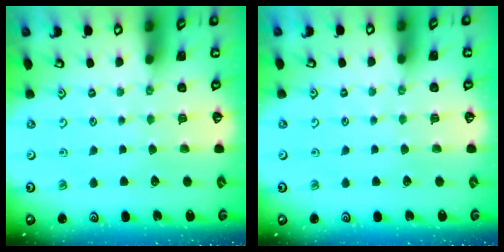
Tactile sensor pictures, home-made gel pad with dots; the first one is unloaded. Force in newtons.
{"total": 0.0}